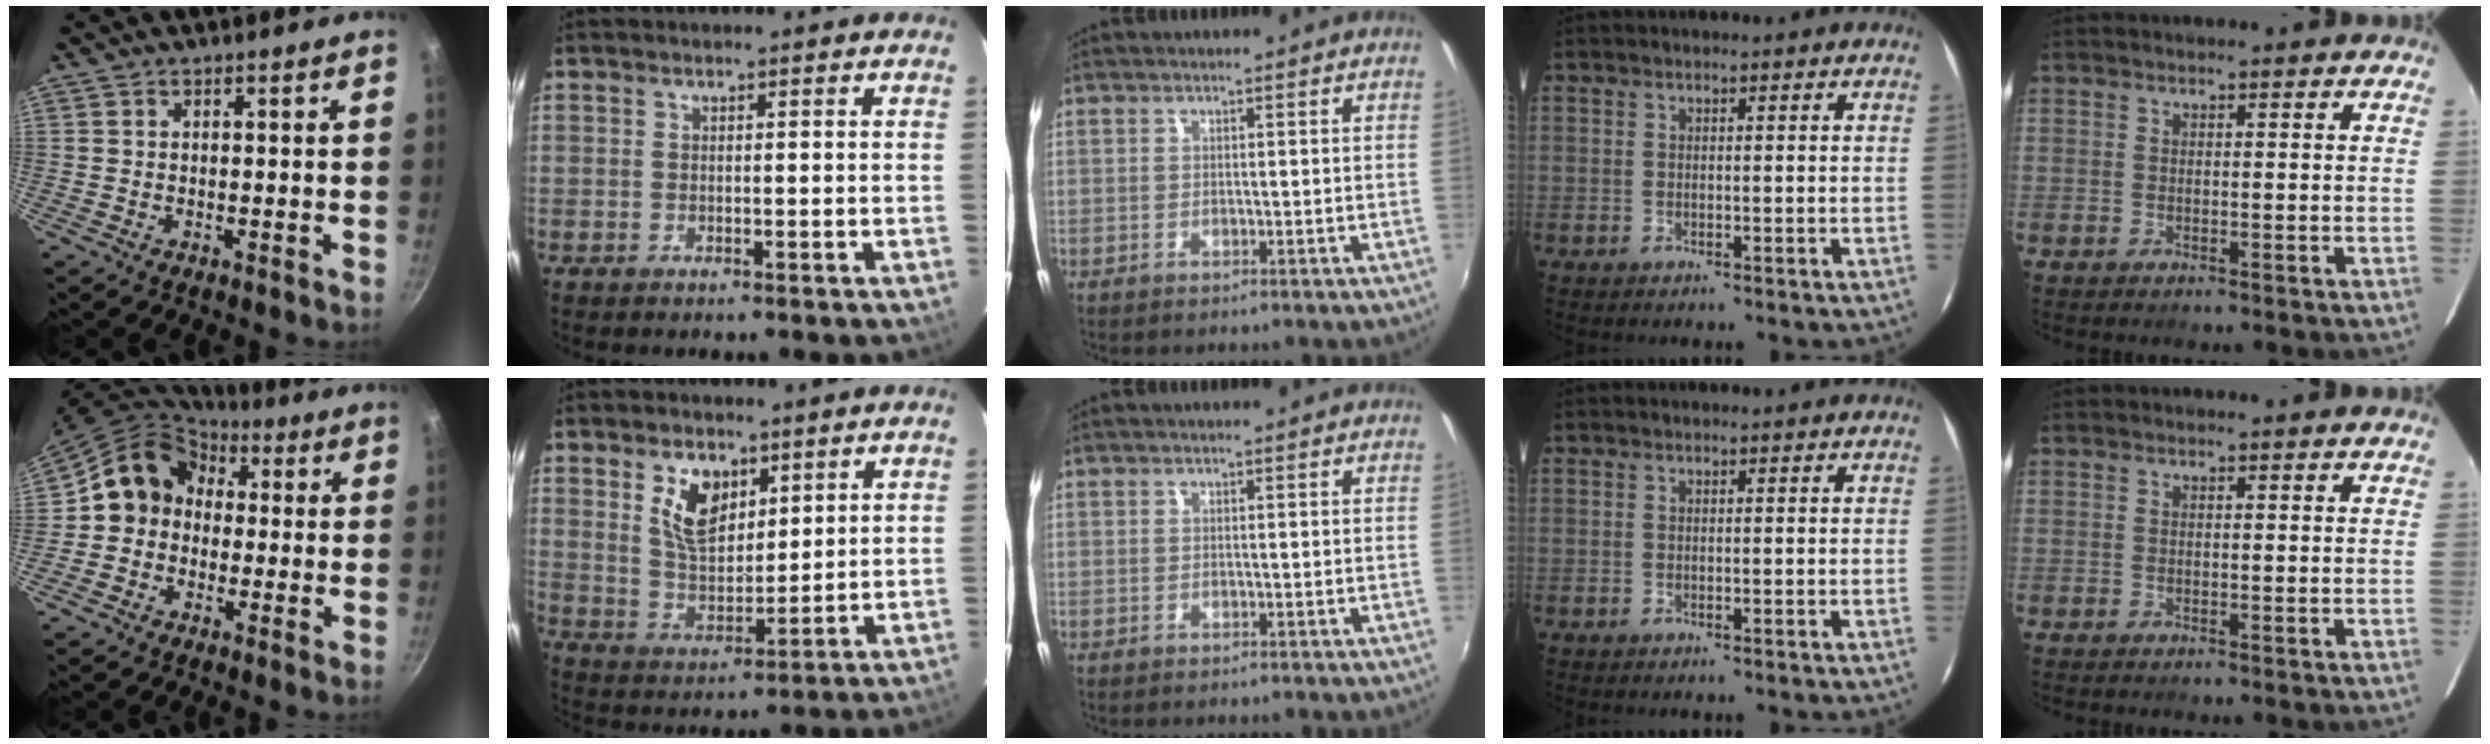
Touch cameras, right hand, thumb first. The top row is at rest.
{"thumb": {"total": 11.9, "force": [0.8, 10.3, 5.8], "torque": [-0.064, 0.036, -0.012]}, "index": {"total": 9.5, "force": [4.4, 5.4, 6.4], "torque": [-0.116, 0.009, 0.093]}}